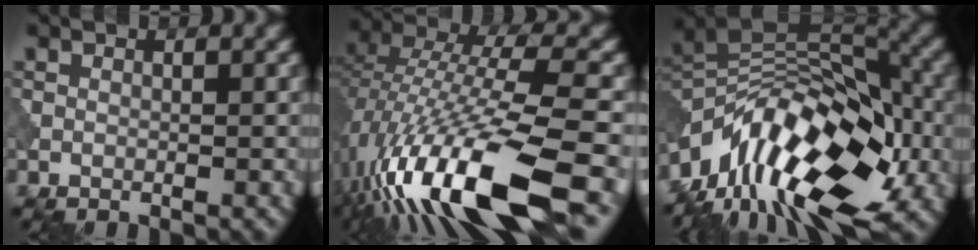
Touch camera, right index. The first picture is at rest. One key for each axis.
{"total": 16.1, "fx": -7.8, "fy": 4.4, "fz": 13.4, "tx": -0.275, "ty": 0.008, "tz": -0.141}
{"total": 14.5, "fx": -6.5, "fy": 7.7, "fz": 10.4, "tx": -0.177, "ty": 0.033, "tz": -0.126}